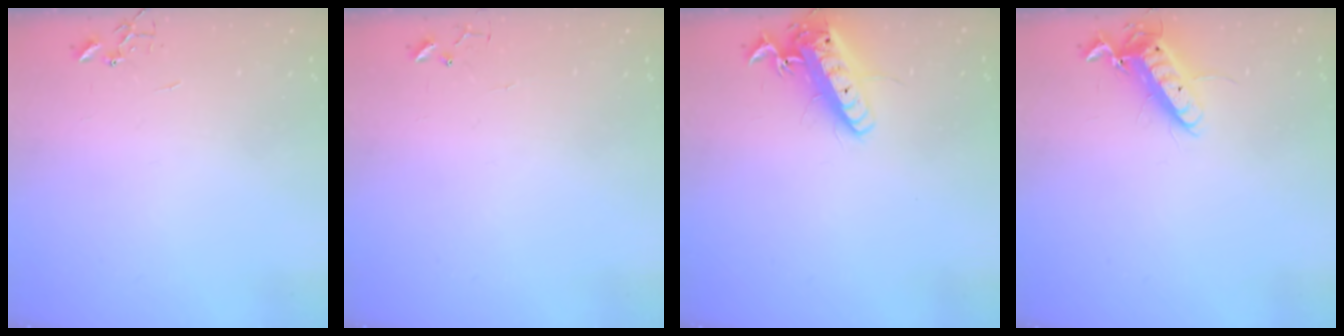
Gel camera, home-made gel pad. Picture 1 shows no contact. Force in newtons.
{"total": 4.2, "press": 4.1, "slide": 0.3}
{"total": 15.2, "press": 14.9, "slide": 3.0}
{"total": 12.5, "press": 12.4, "slide": 1.6}